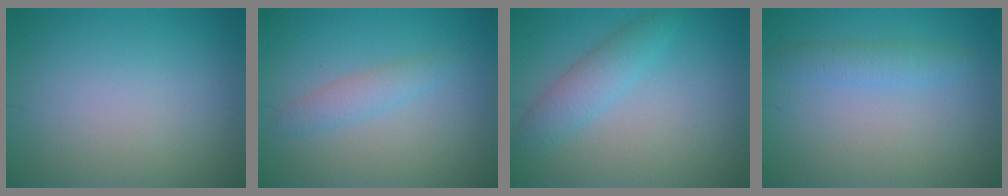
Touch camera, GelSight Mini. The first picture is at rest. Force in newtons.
{"total": 1.8, "press": 1.8, "slide": 0.1}
{"total": 2.8, "press": 2.8, "slide": 0.2}
{"total": 1.8, "press": 1.8, "slide": 0.1}